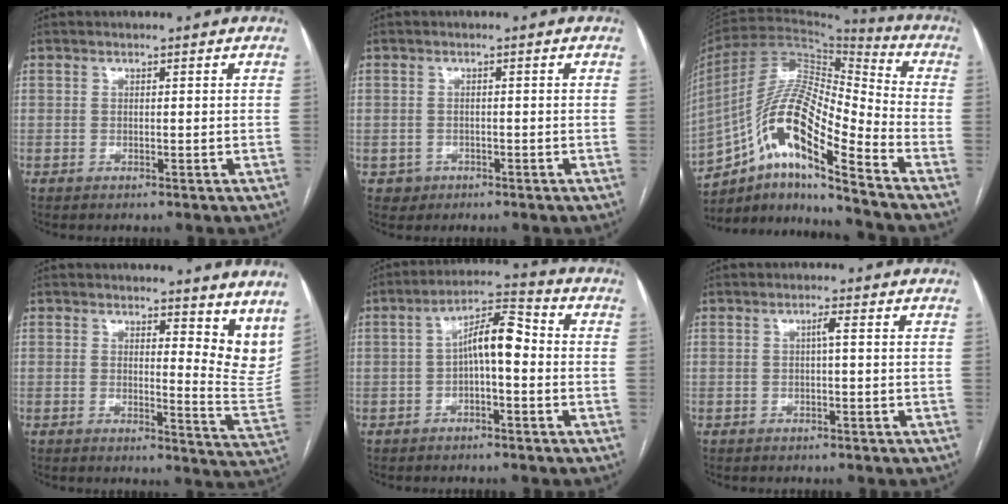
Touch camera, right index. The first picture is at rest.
{"total": 2.0, "force": [-0.8, 1.9, -0.1], "torque": [0.006, 0.010, -0.008]}
{"total": 17.1, "force": [-9.1, 2.6, 14.2], "torque": [-0.269, 0.016, -0.155]}
{"total": 10.0, "force": [7.9, 3.2, 5.2], "torque": [-0.042, -0.040, 0.073]}
{"total": 7.6, "force": [-0.5, 2.2, 7.3], "torque": [-0.128, 0.033, -0.009]}
{"total": 1.2, "force": [0.2, -0.1, 1.2], "torque": [-0.021, 0.003, 0.003]}